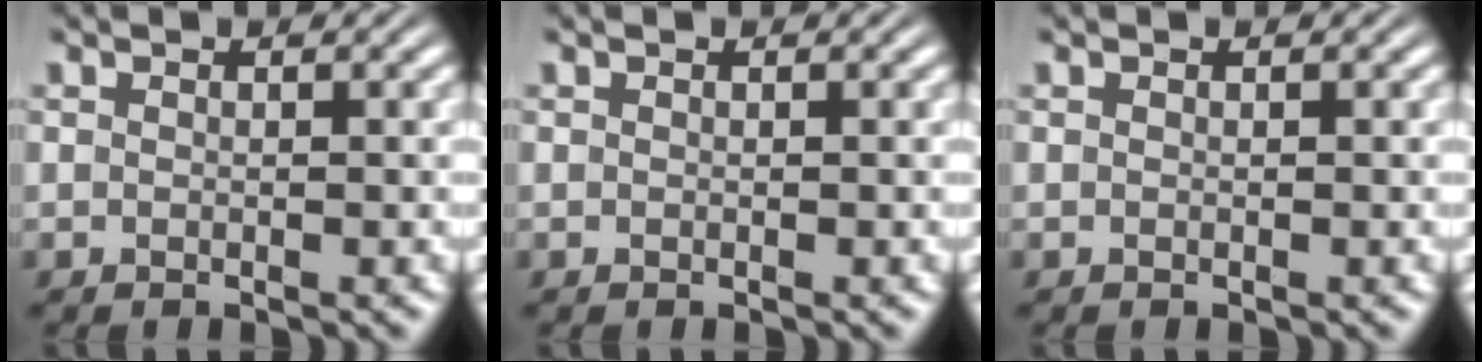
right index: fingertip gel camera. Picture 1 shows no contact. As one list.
[{"total": 0.0}, {"total": 0.0}]